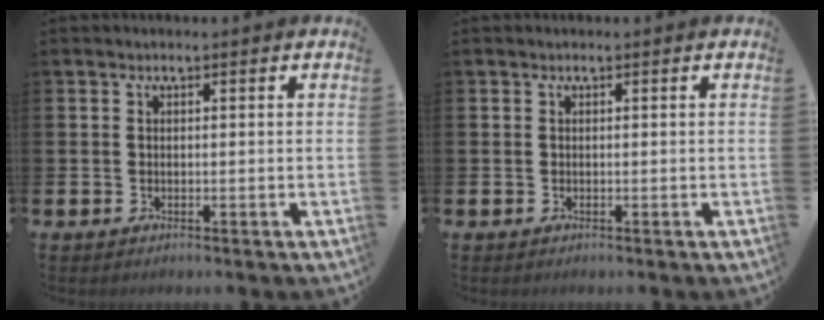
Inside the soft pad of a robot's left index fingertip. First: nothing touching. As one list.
[{"total": 0.0}]